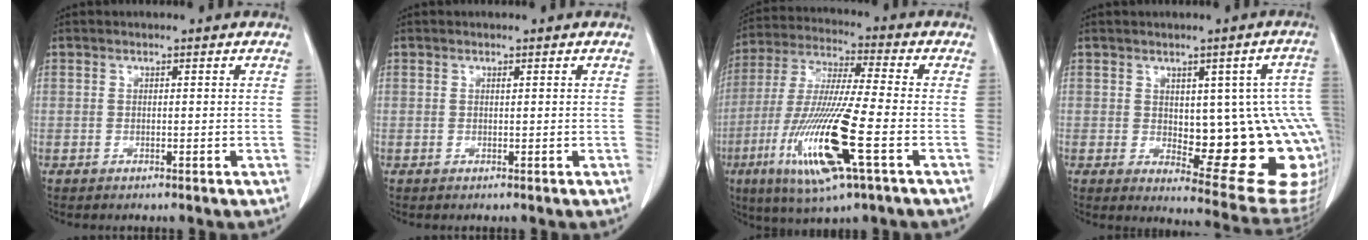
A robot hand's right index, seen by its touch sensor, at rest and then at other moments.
{"total": 0.0}
{"total": 17.3, "force": [-6.0, 0.9, 16.2], "torque": [-0.339, -0.027, -0.111]}
{"total": 17.8, "force": [-1.1, 6.2, 16.7], "torque": [-0.137, 0.014, 0.008]}